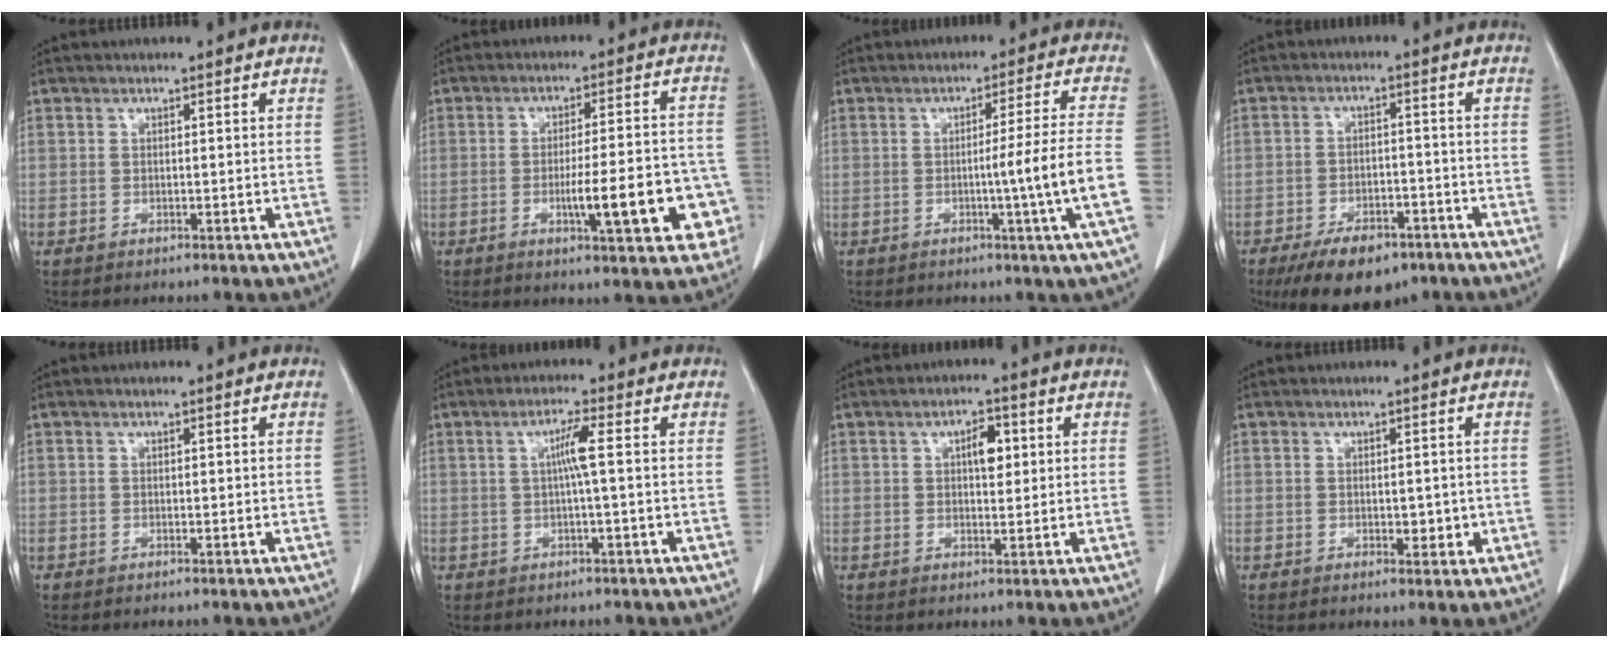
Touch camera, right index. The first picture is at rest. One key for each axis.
{"total": 12.5, "fx": -4.0, "fy": 2.1, "fz": 11.6, "tx": -0.152, "ty": 0.016, "tz": -0.048}
{"total": 9.0, "fx": -2.1, "fy": -2.3, "fz": 8.5, "tx": -0.116, "ty": -0.011, "tz": -0.033}
{"total": 10.1, "fx": -7.0, "fy": 4.7, "fz": 5.5, "tx": -0.083, "ty": -0.003, "tz": -0.111}
{"total": 0.0}
{"total": 3.7, "fx": 0.4, "fy": -0.4, "fz": 3.6, "tx": -0.067, "ty": 0.006, "tz": 0.006}
{"total": 4.0, "fx": 1.1, "fy": 1.7, "fz": 3.4, "tx": -0.052, "ty": 0.007, "tz": 0.016}
{"total": 2.3, "fx": -0.3, "fy": 1.2, "fz": 2.0, "tx": -0.025, "ty": -0.003, "tz": 0.002}